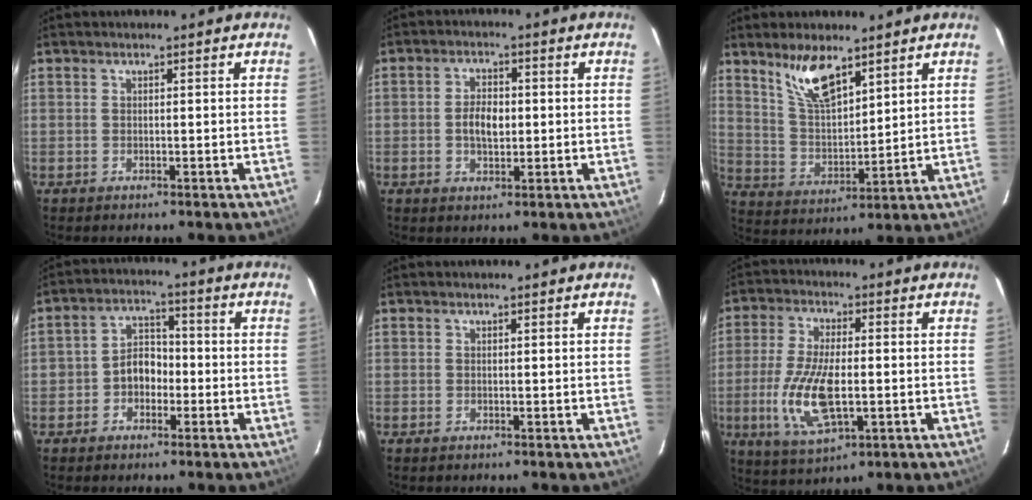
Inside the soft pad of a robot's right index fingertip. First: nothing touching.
{"total": 4.8, "force": [-0.3, 2.9, 3.8], "torque": [-0.072, 0.006, -0.003]}
{"total": 9.9, "force": [6.9, 3.4, 6.3], "torque": [-0.115, 0.003, 0.143]}
{"total": 5.9, "force": [-2.2, 4.7, 2.8], "torque": [-0.049, 0.022, -0.032]}
{"total": 0.0}
{"total": 12.7, "force": [-2.6, 5.0, 11.4], "torque": [-0.238, -0.012, -0.044]}